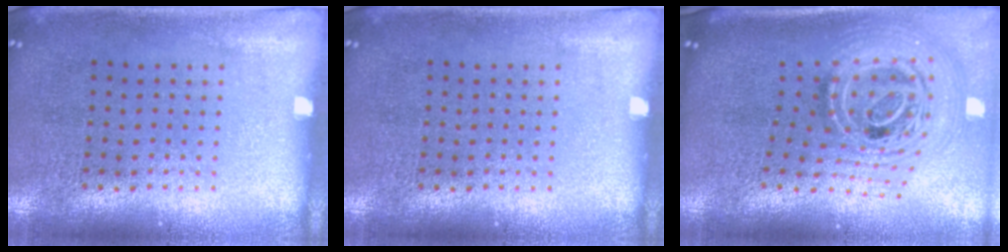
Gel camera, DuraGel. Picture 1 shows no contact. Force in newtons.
{"total": 0.0}
{"total": 2.6, "press": 1.8, "slide": 1.9}